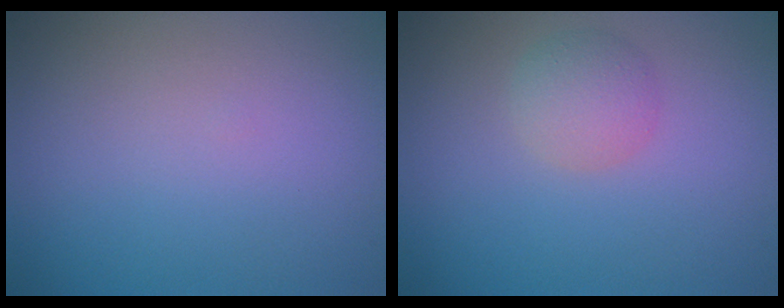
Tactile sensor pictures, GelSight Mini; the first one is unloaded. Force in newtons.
{"total": 2.1, "press": 2.1, "slide": 0.0}